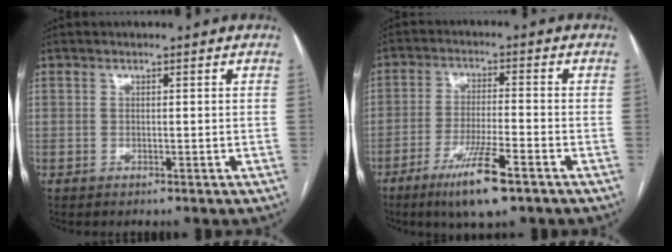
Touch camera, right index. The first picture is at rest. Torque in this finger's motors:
{"motor_torque": [0.75, -0.53, 0.24, 0.11]}